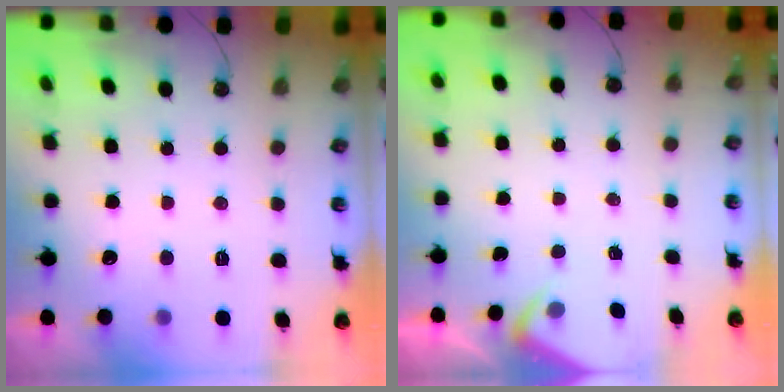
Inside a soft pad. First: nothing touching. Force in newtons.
{"total": 2.8, "press": 2.8, "slide": 0.5}